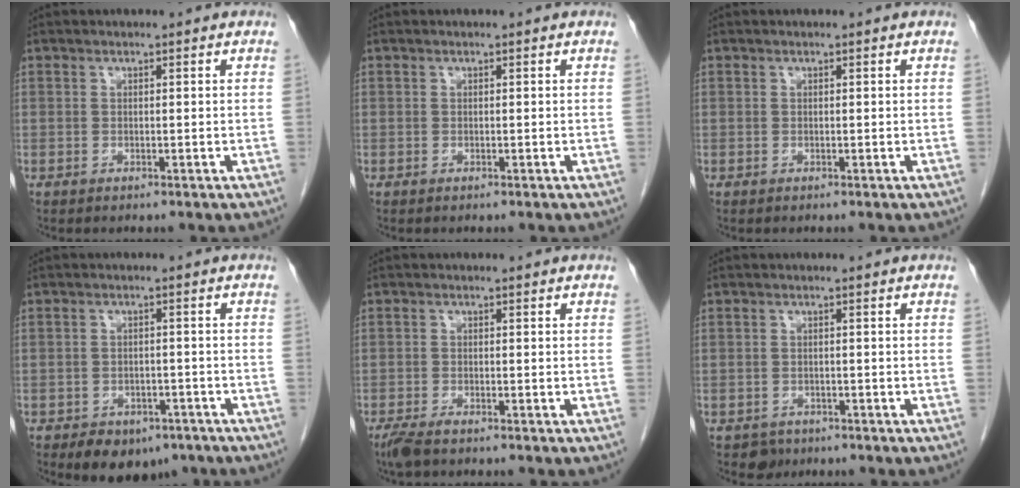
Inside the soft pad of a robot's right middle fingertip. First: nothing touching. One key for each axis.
{"total": 0.0}
{"total": 0.0}
{"total": 7.2, "fx": -5.1, "fy": 4.3, "fz": 2.8, "tx": -0.034, "ty": 0.004, "tz": -0.066}
{"total": 3.0, "fx": -2.3, "fy": 0.6, "fz": 1.8, "tx": -0.039, "ty": -0.009, "tz": -0.042}
{"total": 1.9, "fx": -1.3, "fy": 1.4, "fz": 0.1, "tx": -0.006, "ty": 0.005, "tz": -0.019}